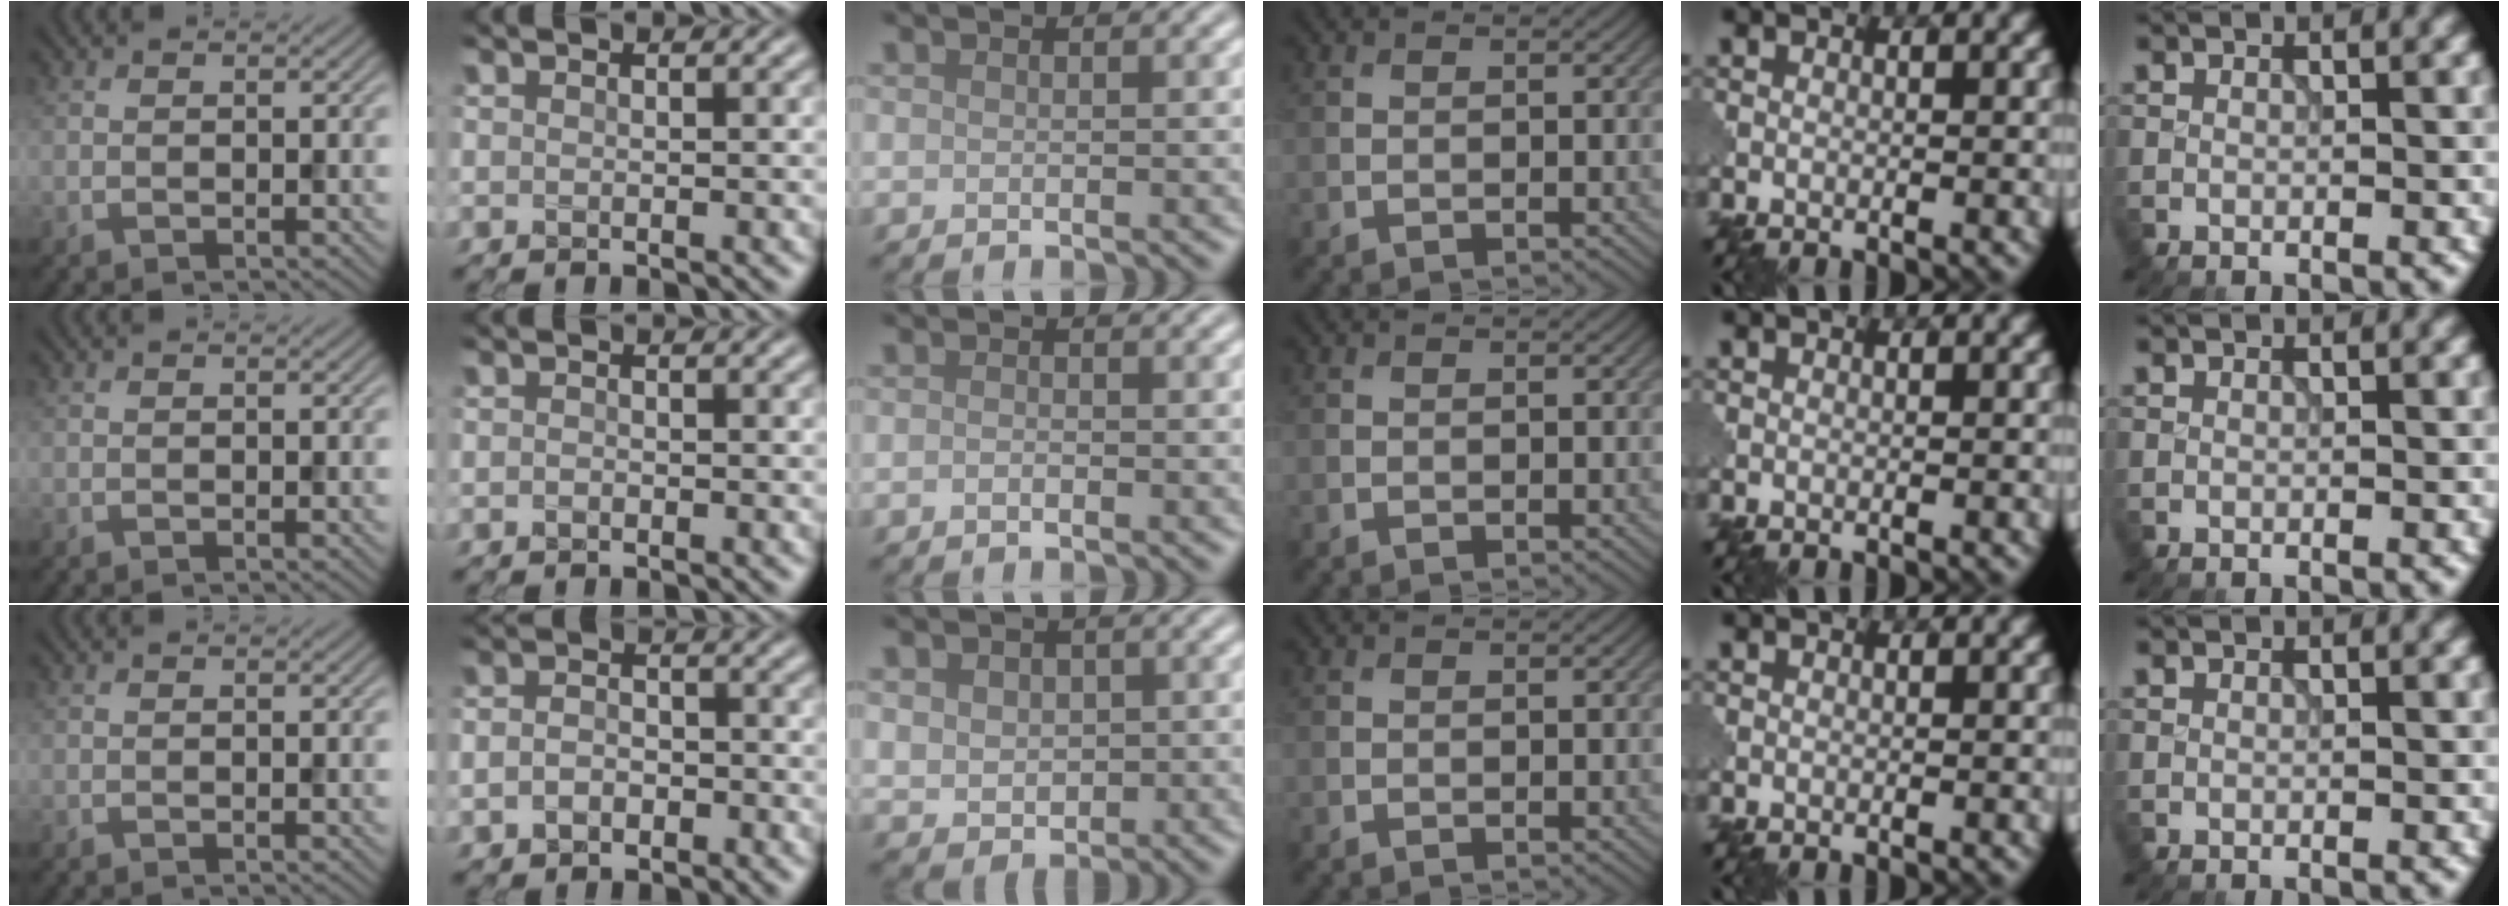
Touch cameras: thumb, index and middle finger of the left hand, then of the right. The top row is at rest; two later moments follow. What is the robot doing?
{"motion": "extract", "object": "pin"}